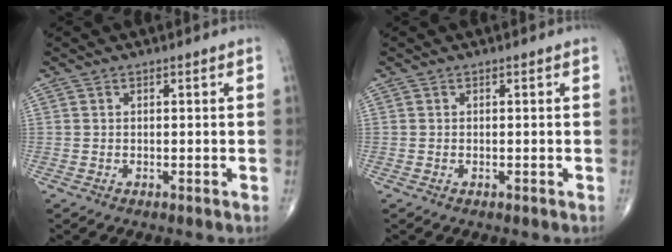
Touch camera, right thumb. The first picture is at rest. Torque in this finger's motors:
{"motor_torque": [0.23, -0.60, -0.33, -0.24, -0.01]}